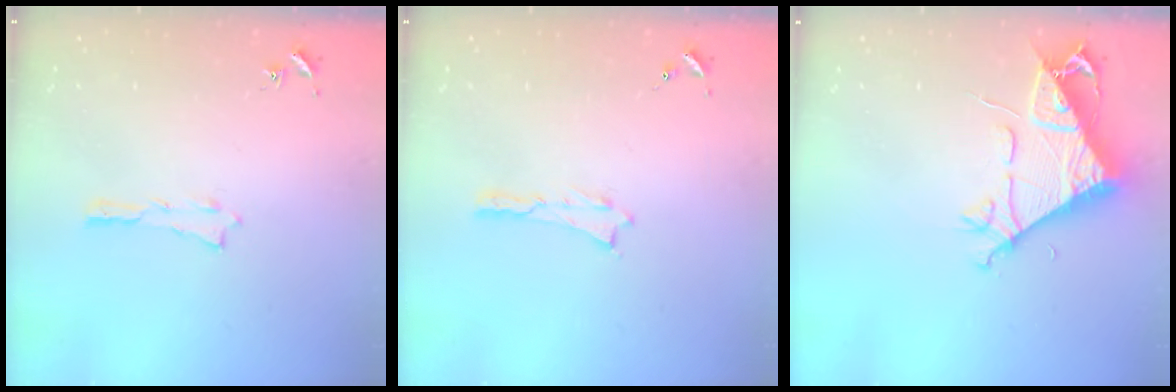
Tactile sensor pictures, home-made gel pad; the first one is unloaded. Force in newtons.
{"total": 0.0}
{"total": 8.0, "press": 8.0, "slide": 0.7}